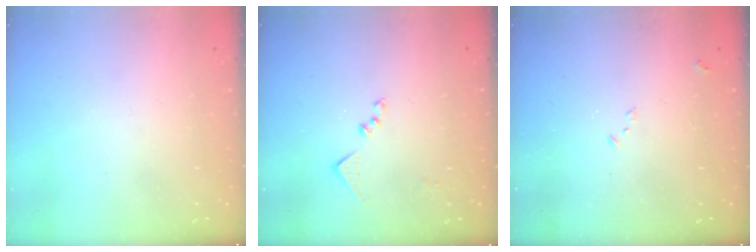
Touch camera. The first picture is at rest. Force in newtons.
{"total": 8.9, "press": 8.9, "slide": 0.3}
{"total": 7.2, "press": 7.2, "slide": 0.9}